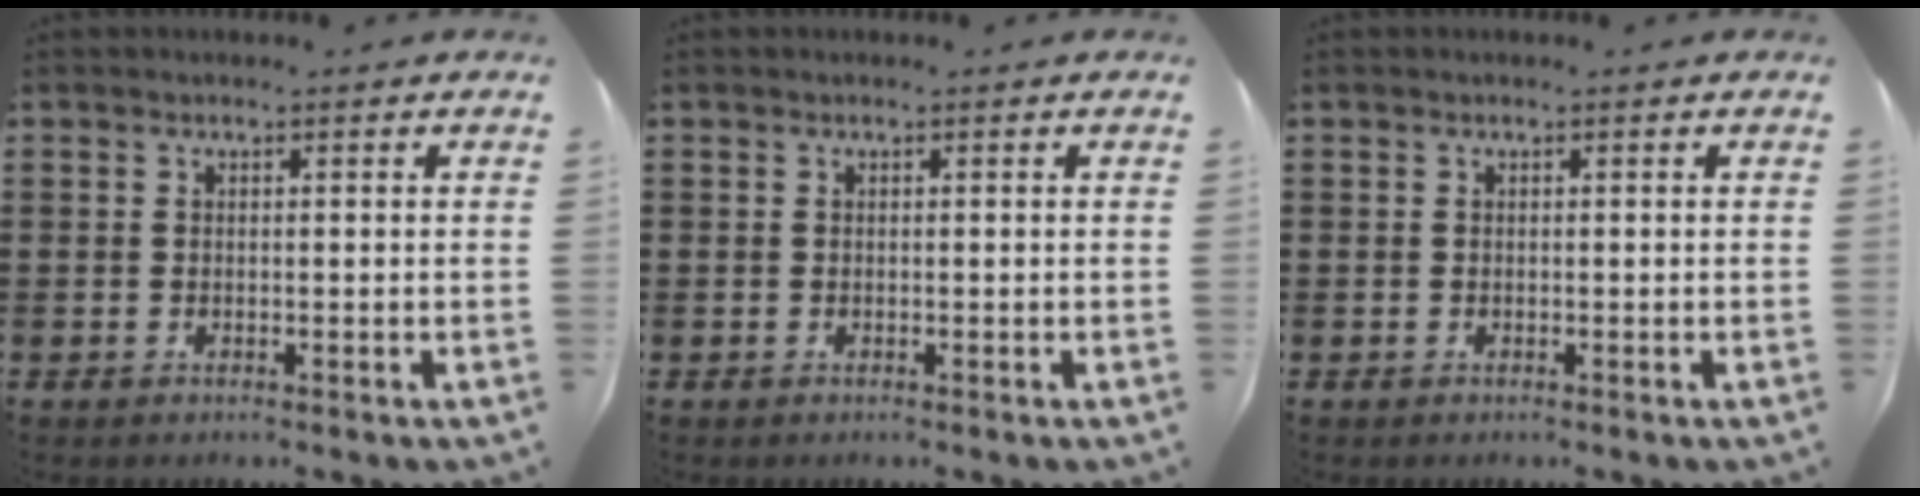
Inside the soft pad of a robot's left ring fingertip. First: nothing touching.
{"total": 0.0}
{"total": 0.0}